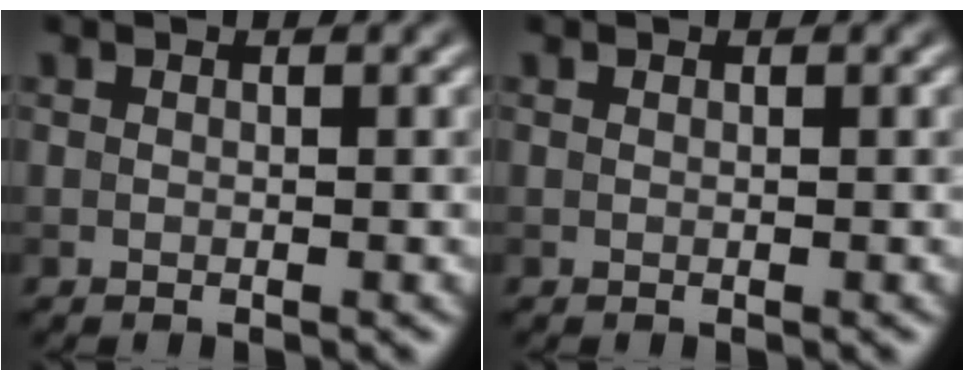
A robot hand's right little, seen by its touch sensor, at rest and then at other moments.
{"total": 0.0}